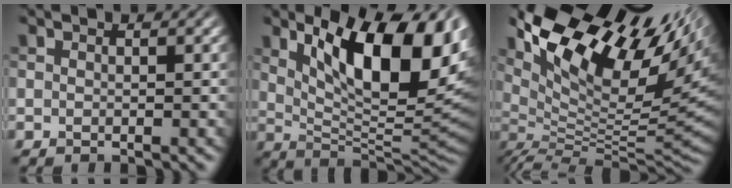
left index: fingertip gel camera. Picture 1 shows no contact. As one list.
[{"total": 13.0, "force": [4.3, 5.2, 11.2], "torque": [-0.155, -0.003, 0.072]}, {"total": 15.4, "force": [7.4, 5.6, 12.3], "torque": [-0.222, 0.022, 0.134]}]